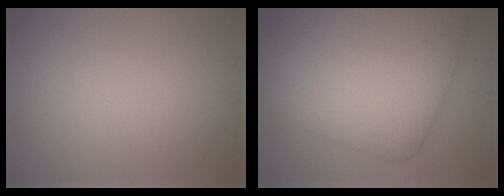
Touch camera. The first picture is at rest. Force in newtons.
{"total": 13.6, "press": 13.6, "slide": 0.3}